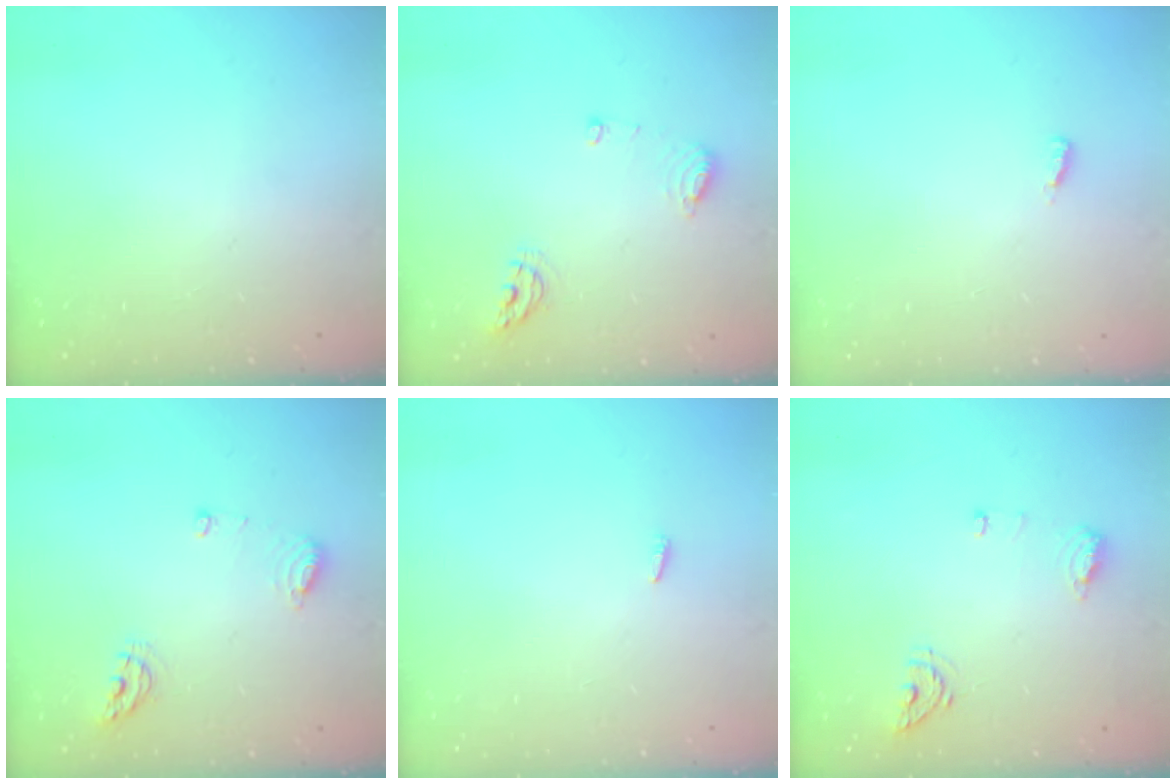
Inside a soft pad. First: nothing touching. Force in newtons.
{"total": 6.9, "press": 6.8, "slide": 0.9}
{"total": 4.4, "press": 2.2, "slide": 3.9}
{"total": 6.9, "press": 6.8, "slide": 0.9}
{"total": 1.8, "press": 1.7, "slide": 0.6}
{"total": 6.9, "press": 6.7, "slide": 1.7}